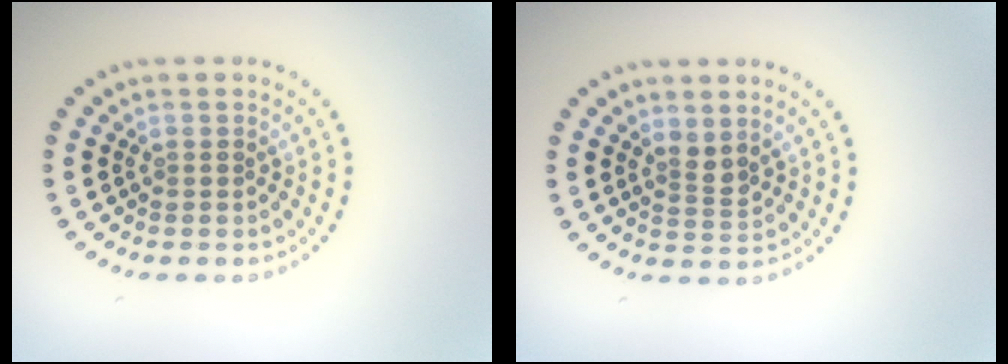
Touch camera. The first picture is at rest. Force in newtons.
{"total": 1.5, "press": 1.2, "slide": 1.0}